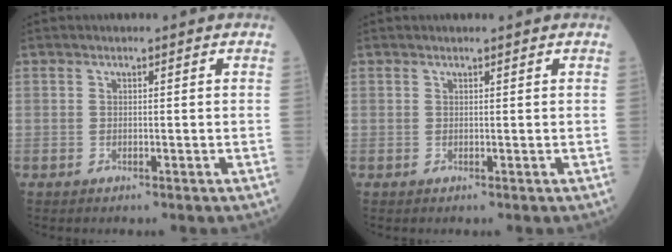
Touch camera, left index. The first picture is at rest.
{"total": 1.1, "force": [1.0, 0.0, 0.5], "torque": [-0.008, 0.008, 0.018]}